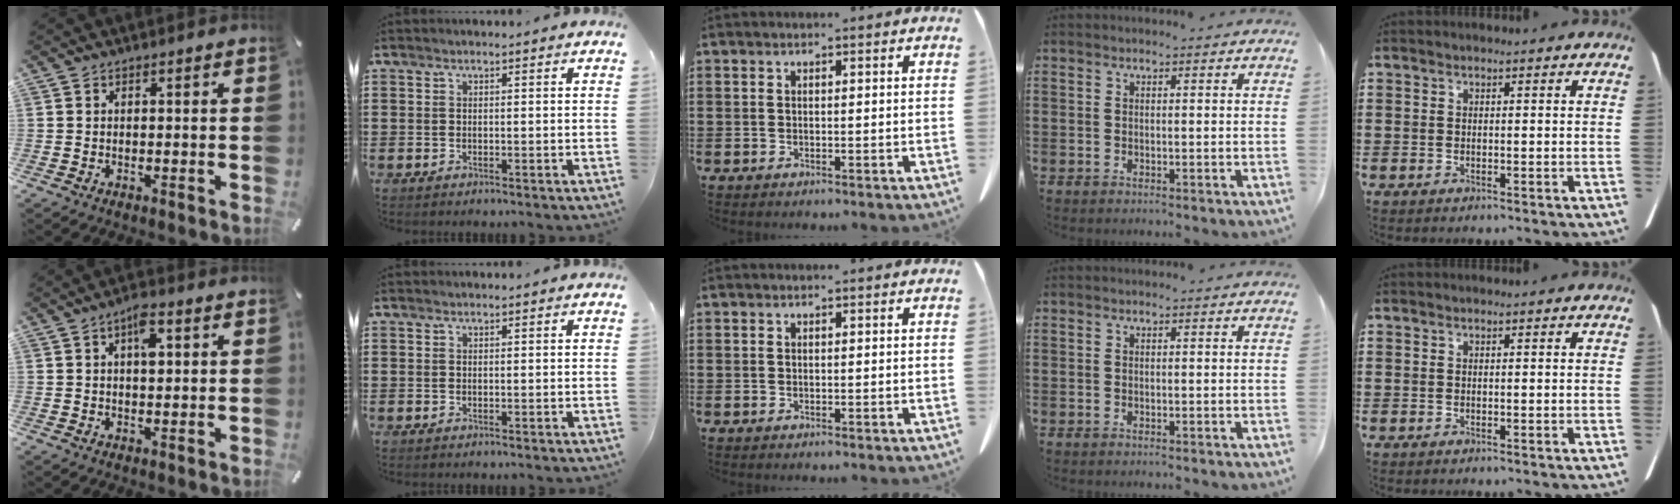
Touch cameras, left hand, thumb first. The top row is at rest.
{"thumb": {"total": 4.7, "force": [1.3, 2.0, 4.0], "torque": [-0.061, -0.001, 0.015]}}